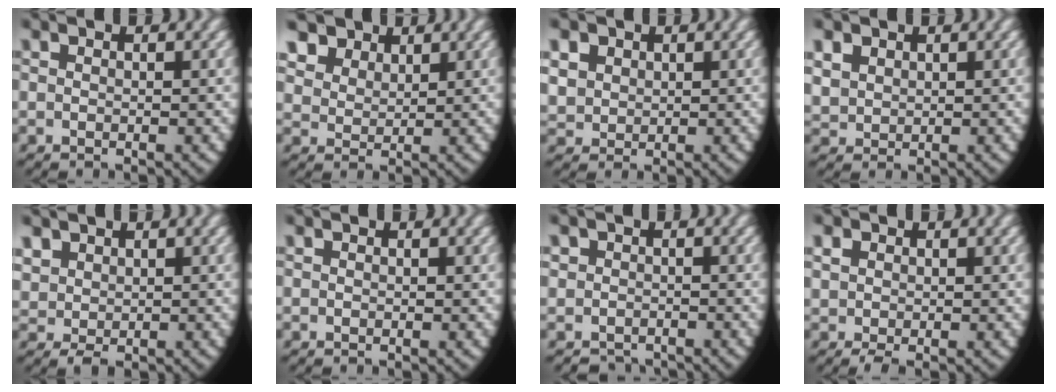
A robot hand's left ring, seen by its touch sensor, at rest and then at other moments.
{"total": 5.7, "force": [3.2, 4.0, 2.5], "torque": [-0.060, -0.004, 0.058]}
{"total": 3.9, "force": [1.1, 3.4, 1.5], "torque": [-0.049, -0.008, 0.031]}
{"total": 2.9, "force": [1.2, 2.4, 1.1], "torque": [-0.040, -0.009, 0.036]}
{"total": 2.8, "force": [0.7, 2.4, 1.3], "torque": [-0.041, -0.017, 0.027]}
{"total": 0.0}
{"total": 3.0, "force": [-2.0, 2.2, 0.2], "torque": [-0.006, -0.012, -0.033]}
{"total": 1.7, "force": [0.0, 1.3, 1.0], "torque": [-0.030, -0.013, 0.012]}